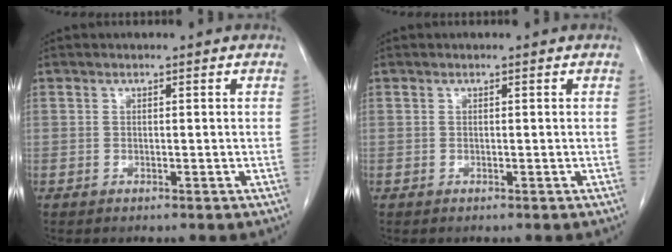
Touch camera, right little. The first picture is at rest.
{"total": 0.0}